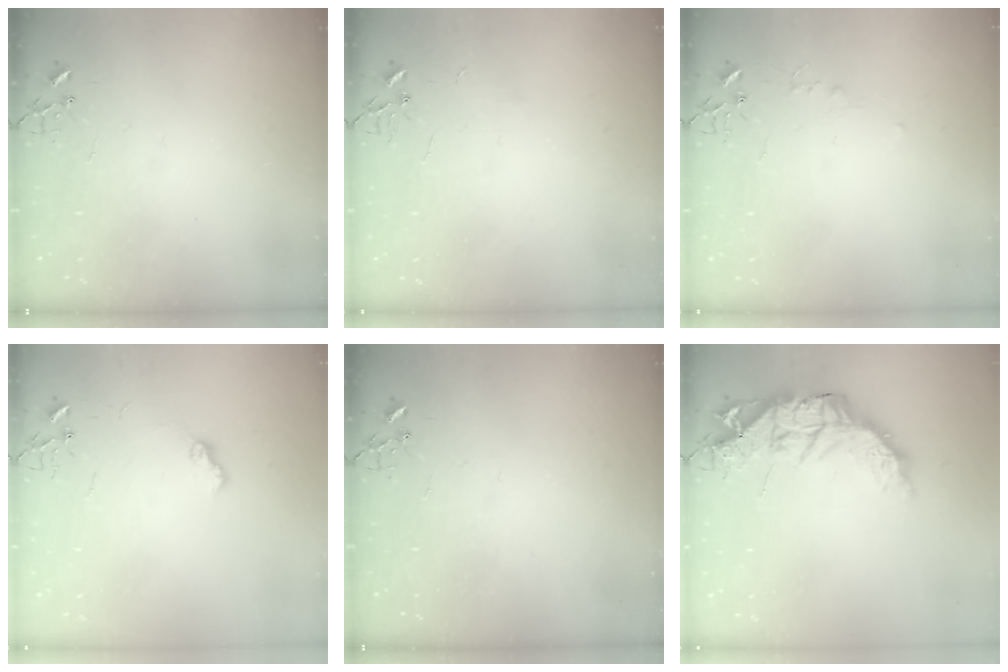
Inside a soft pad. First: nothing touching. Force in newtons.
{"total": 2.2, "press": 2.2, "slide": 0.3}
{"total": 3.9, "press": 3.9, "slide": 0.4}
{"total": 6.4, "press": 6.4, "slide": 0.8}
{"total": 0.0}
{"total": 16.2, "press": 16.2, "slide": 1.5}